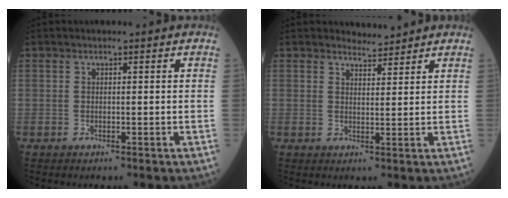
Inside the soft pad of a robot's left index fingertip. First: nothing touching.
{"total": 2.2, "force": [2.2, 0.4, -0.3], "torque": [0.007, -0.001, 0.036]}